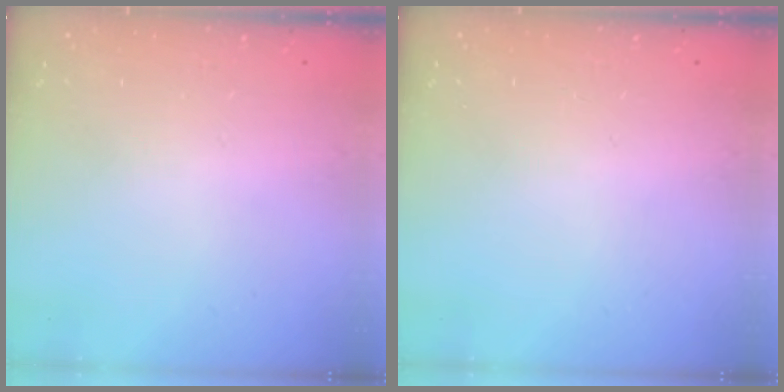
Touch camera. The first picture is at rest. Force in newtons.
{"total": 0.0}